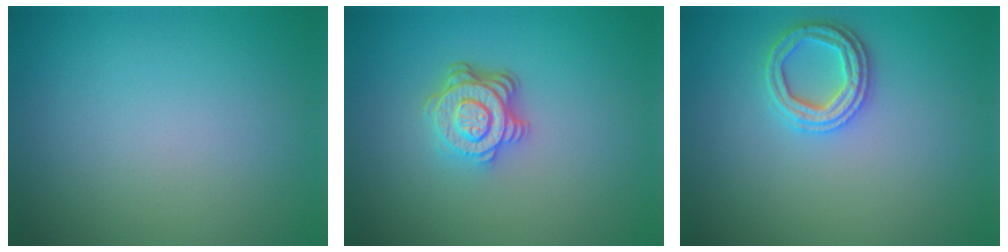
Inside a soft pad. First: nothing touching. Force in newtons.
{"total": 4.6, "press": 3.4, "slide": 3.0}
{"total": 2.8, "press": 2.7, "slide": 0.7}